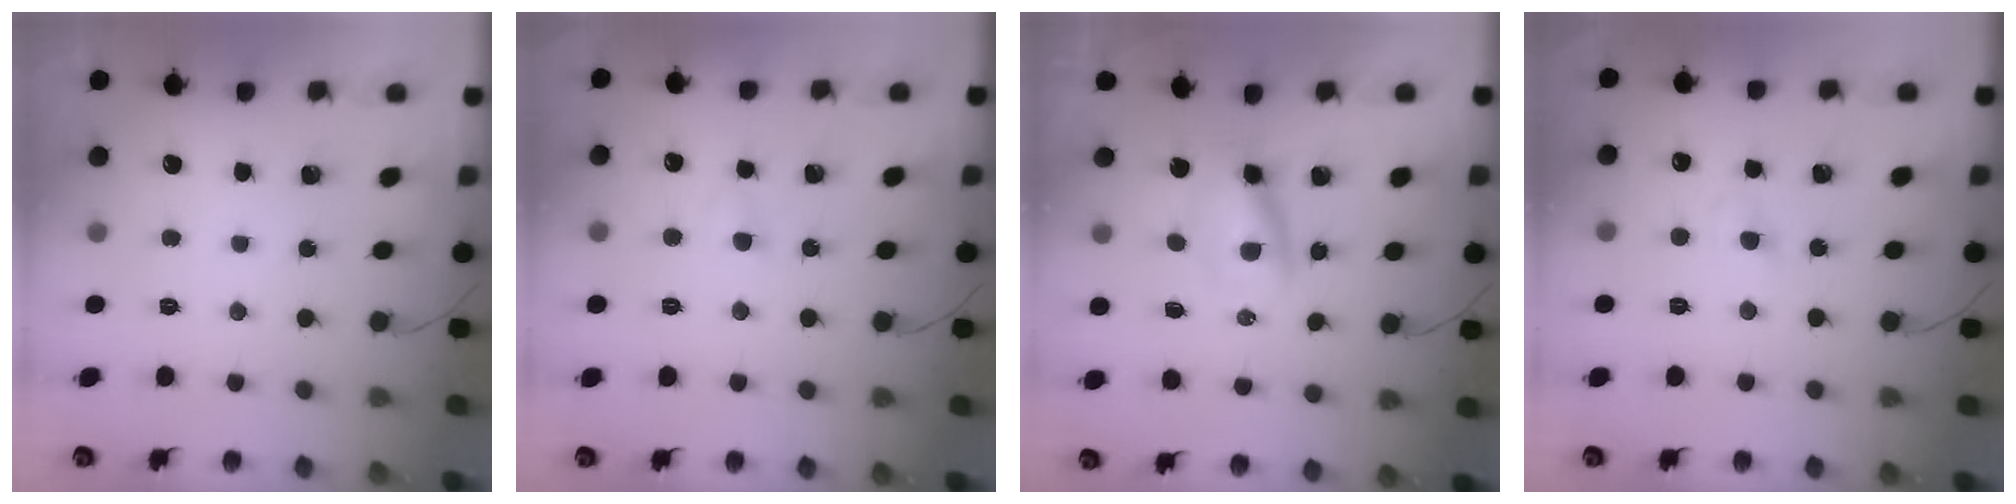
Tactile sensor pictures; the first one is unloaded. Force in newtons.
{"total": 2.7, "press": 2.6, "slide": 1.0}
{"total": 3.5, "press": 3.4, "slide": 0.9}
{"total": 2.4, "press": 2.1, "slide": 1.0}